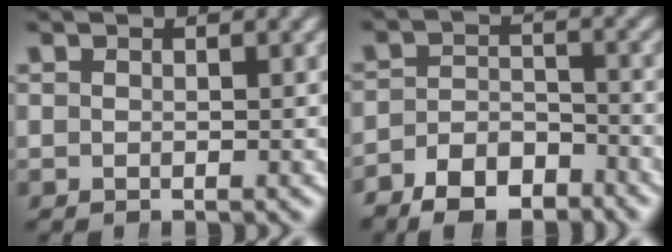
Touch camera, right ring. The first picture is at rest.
{"total": 5.8, "force": [-4.6, 2.7, 2.3], "torque": [-0.024, -0.014, -0.075]}